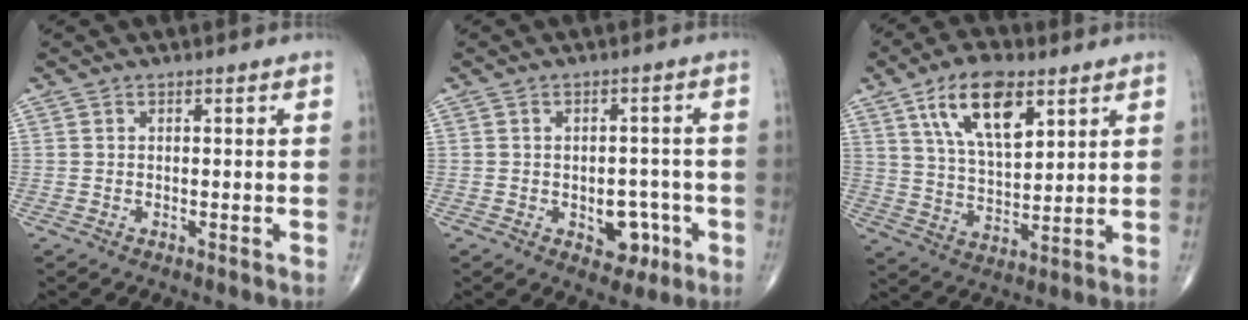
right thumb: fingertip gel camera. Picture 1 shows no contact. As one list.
[{"total": 6.2, "force": [-2.2, 4.1, 4.1], "torque": [-0.020, 0.017, -0.023]}, {"total": 13.9, "force": [6.8, 6.4, 10.3], "torque": [-0.163, -0.024, 0.126]}]